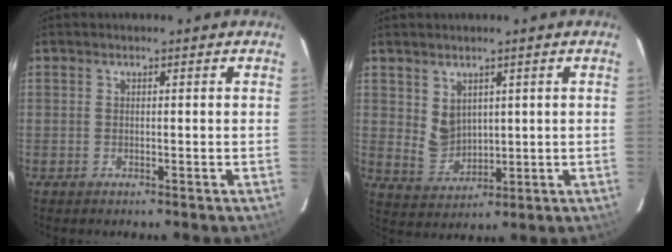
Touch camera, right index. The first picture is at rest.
{"total": 5.3, "force": [2.3, 4.1, 2.5], "torque": [-0.043, -0.001, 0.061]}